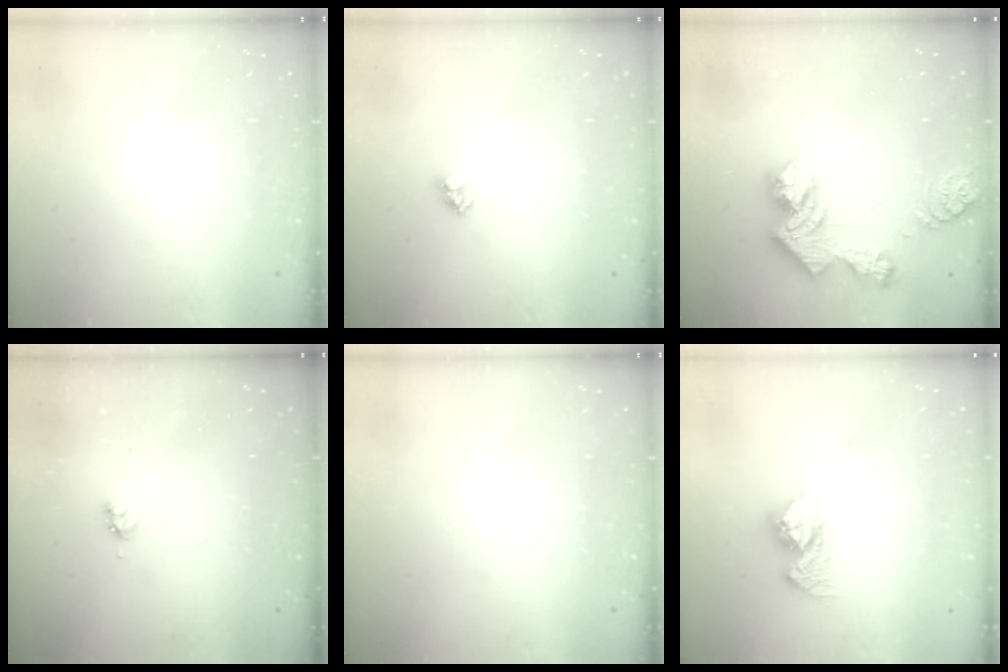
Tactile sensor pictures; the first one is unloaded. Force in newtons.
{"total": 2.5, "press": 2.5, "slide": 0.1}
{"total": 12.8, "press": 12.7, "slide": 1.0}
{"total": 2.8, "press": 2.8, "slide": 0.4}
{"total": 0.0}
{"total": 10.5, "press": 10.5, "slide": 0.5}